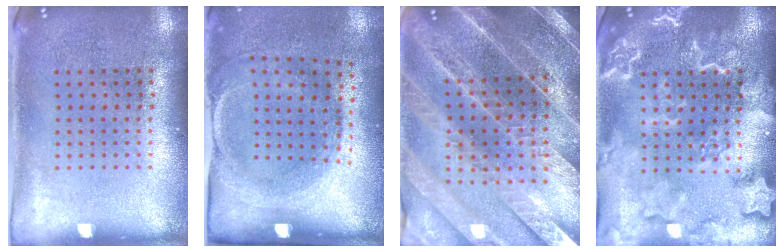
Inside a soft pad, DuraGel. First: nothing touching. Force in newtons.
{"total": 1.8, "press": 1.2, "slide": 1.3}
{"total": 3.9, "press": 3.6, "slide": 1.5}
{"total": 4.8, "press": 4.7, "slide": 0.7}